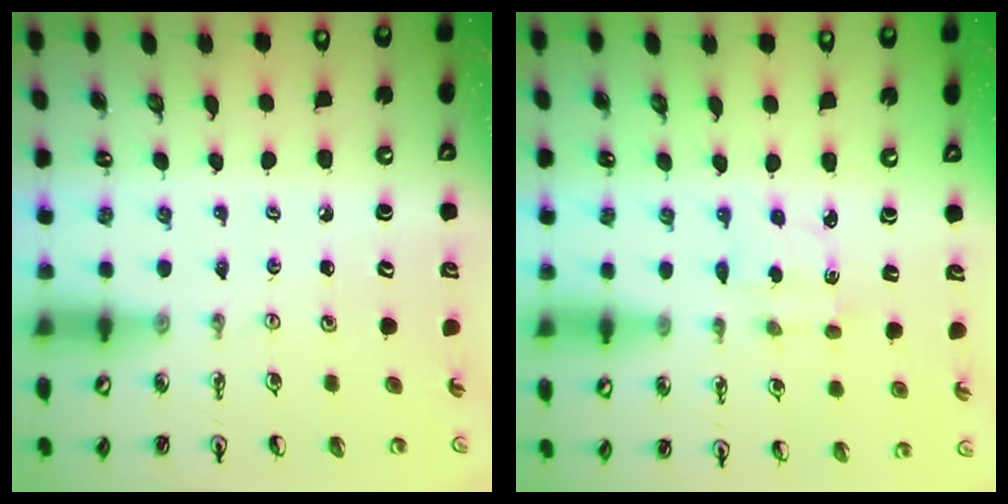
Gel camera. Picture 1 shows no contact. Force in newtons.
{"total": 2.9, "press": 2.8, "slide": 0.6}